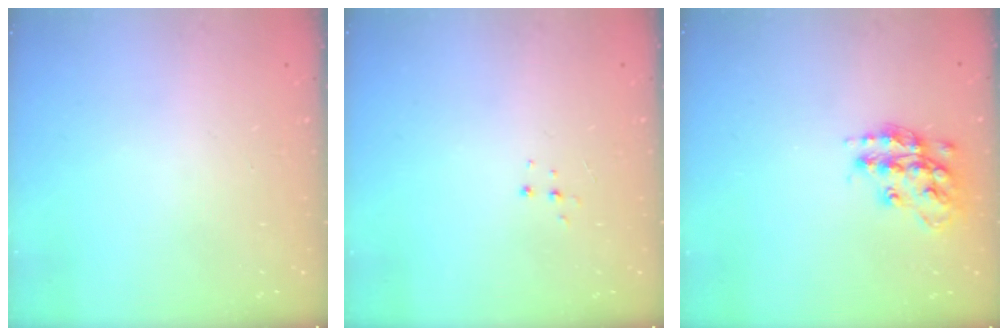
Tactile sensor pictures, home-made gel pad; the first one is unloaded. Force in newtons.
{"total": 3.8, "press": 3.8, "slide": 0.3}
{"total": 16.1, "press": 16.1, "slide": 1.0}